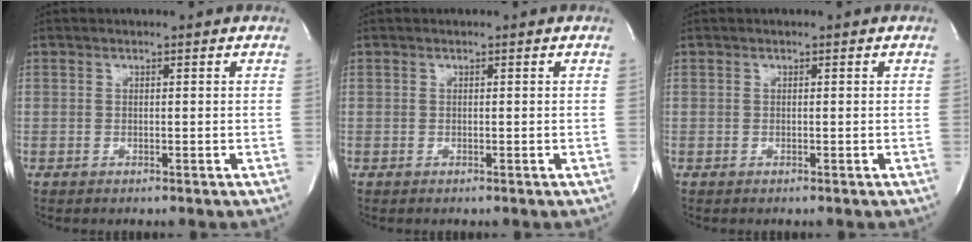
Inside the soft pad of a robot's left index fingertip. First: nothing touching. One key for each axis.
{"total": 0.0}
{"total": 0.0}